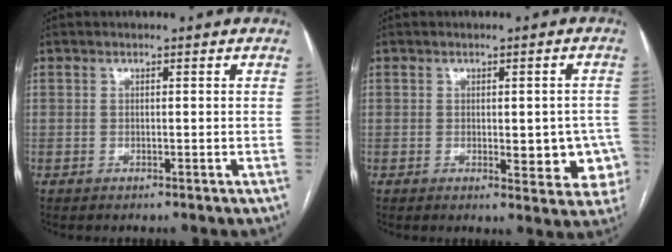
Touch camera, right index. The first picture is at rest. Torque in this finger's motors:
{"motor_torque": [0.14, 0.20, 0.12, 0.04]}